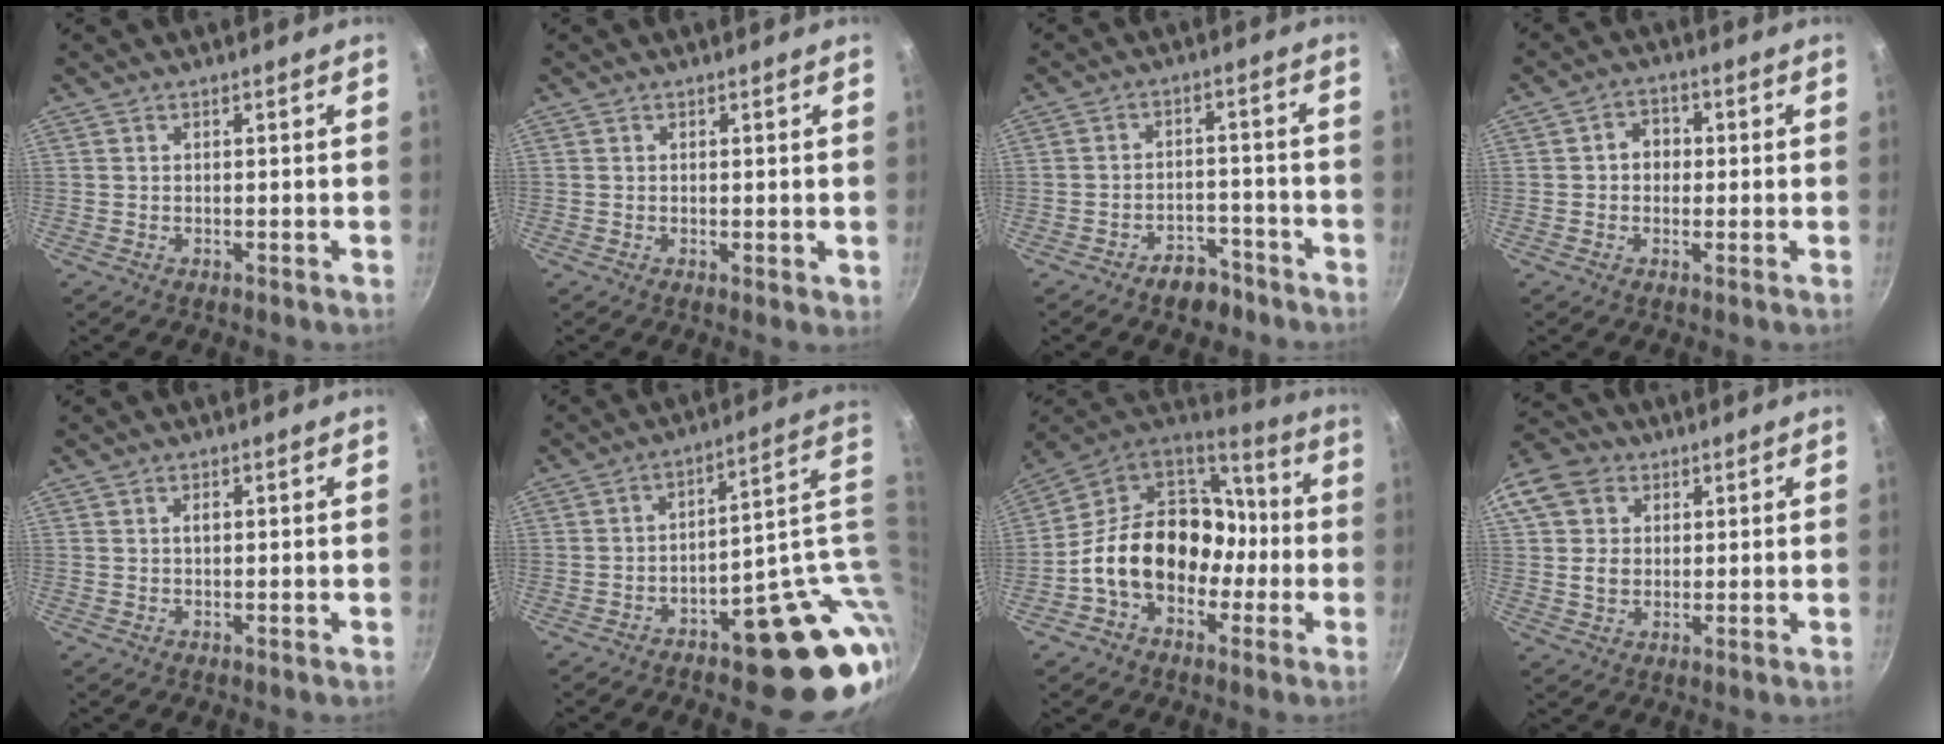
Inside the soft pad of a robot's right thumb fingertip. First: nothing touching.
{"total": 1.5, "force": [0.0, 0.6, 1.4], "torque": [-0.018, -0.004, -0.002]}
{"total": 6.1, "force": [-4.5, 3.3, 2.4], "torque": [-0.014, 0.047, -0.061]}
{"total": 4.4, "force": [0.1, 3.7, 2.3], "torque": [-0.011, 0.010, -0.005]}
{"total": 3.0, "force": [-0.1, 1.7, 2.4], "torque": [-0.036, 0.014, -0.004]}
{"total": 19.6, "force": [-1.3, 9.8, 17.0], "torque": [-0.137, 0.020, -0.002]}
{"total": 20.5, "force": [-3.7, 15.5, 12.9], "torque": [-0.172, 0.067, -0.065]}
{"total": 12.9, "force": [3.8, 10.5, 6.4], "torque": [-0.125, 0.017, 0.060]}